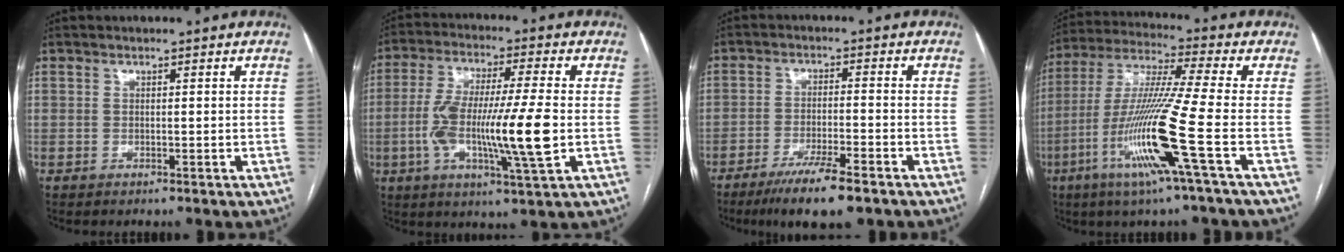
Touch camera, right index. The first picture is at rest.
{"total": 14.9, "force": [-2.3, 1.0, 14.7], "torque": [-0.276, -0.005, -0.045]}
{"total": 9.3, "force": [-6.4, 1.0, 6.6], "torque": [-0.111, -0.021, -0.105]}
{"total": 15.9, "force": [-5.5, -1.9, 14.8], "torque": [-0.302, -0.021, -0.113]}